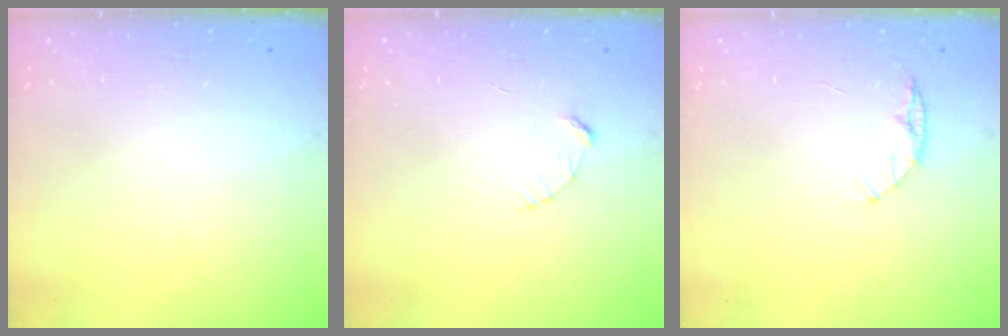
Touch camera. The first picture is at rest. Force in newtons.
{"total": 2.7, "press": 2.7, "slide": 0.3}
{"total": 5.1, "press": 5.1, "slide": 0.6}